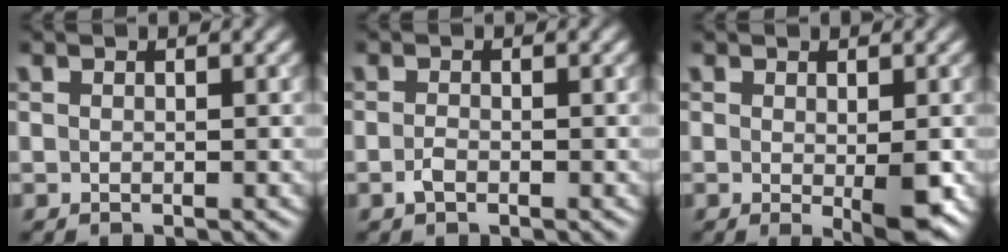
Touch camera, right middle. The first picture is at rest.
{"total": 0.9, "force": [-0.5, 0.4, 0.7], "torque": [-0.017, -0.002, -0.011]}
{"total": 2.9, "force": [-0.5, 0.4, 2.8], "torque": [-0.042, -0.010, -0.007]}